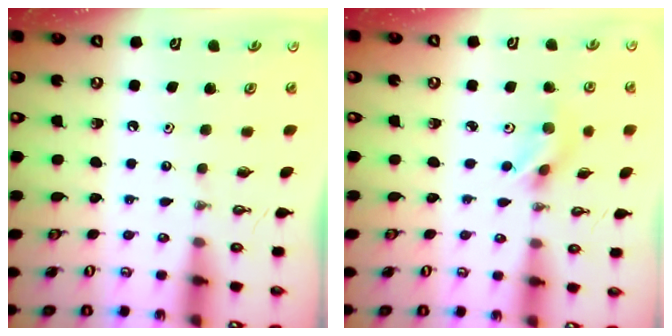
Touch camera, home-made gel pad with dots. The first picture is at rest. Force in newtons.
{"total": 3.8, "press": 2.8, "slide": 2.6}